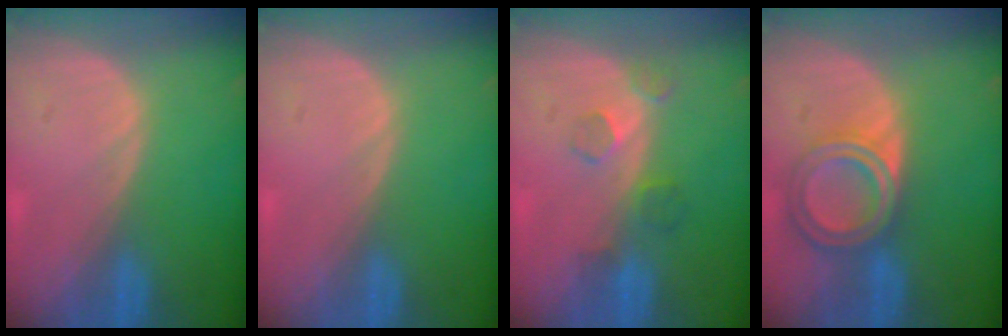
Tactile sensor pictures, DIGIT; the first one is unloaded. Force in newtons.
{"total": 0.0}
{"total": 4.0, "press": 3.6, "slide": 1.8}
{"total": 6.8, "press": 6.0, "slide": 3.1}